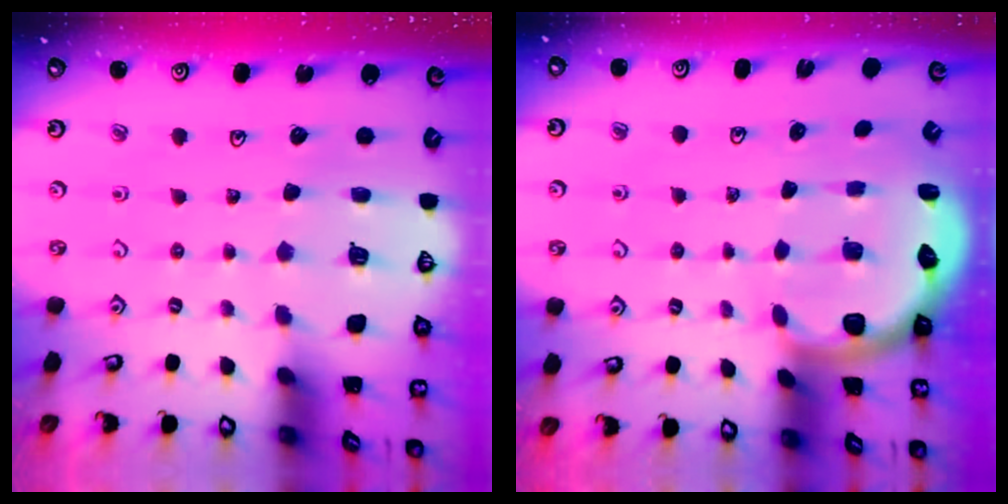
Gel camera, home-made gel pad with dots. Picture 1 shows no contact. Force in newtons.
{"total": 2.6, "press": 2.3, "slide": 1.2}